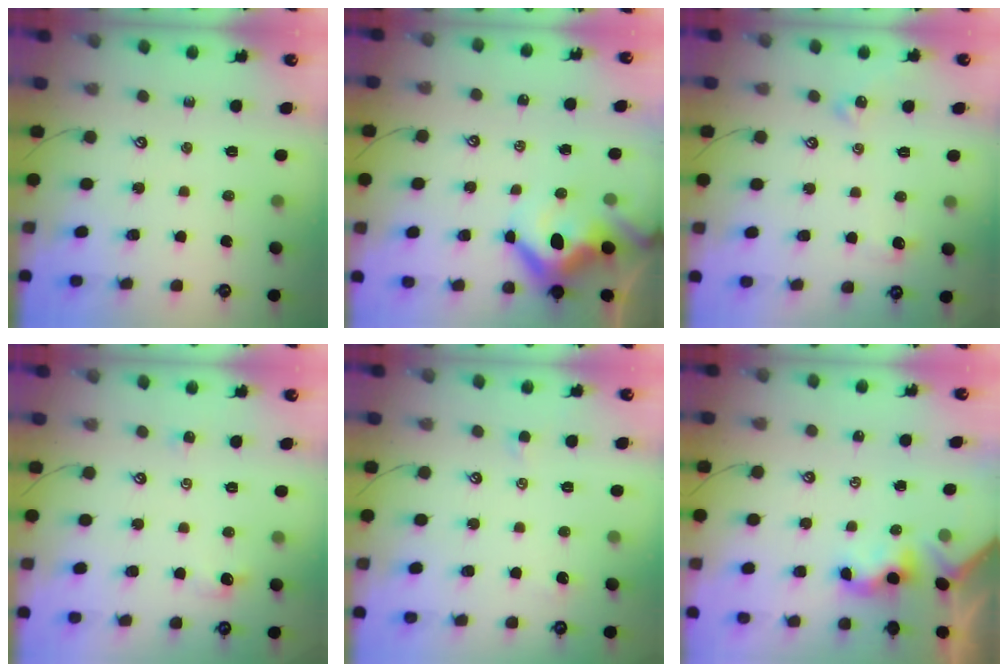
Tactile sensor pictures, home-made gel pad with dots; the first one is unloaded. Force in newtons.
{"total": 9.9, "press": 9.8, "slide": 1.3}
{"total": 2.1, "press": 2.0, "slide": 0.6}
{"total": 0.0}
{"total": 2.7, "press": 2.6, "slide": 0.3}
{"total": 0.0}